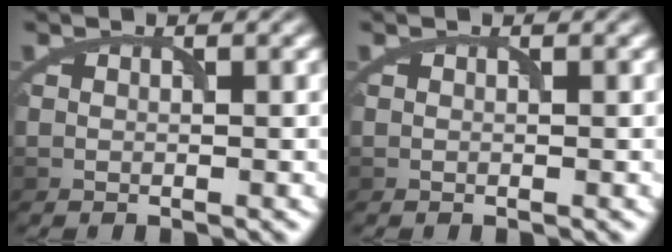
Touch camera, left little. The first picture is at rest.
{"total": 0.0}